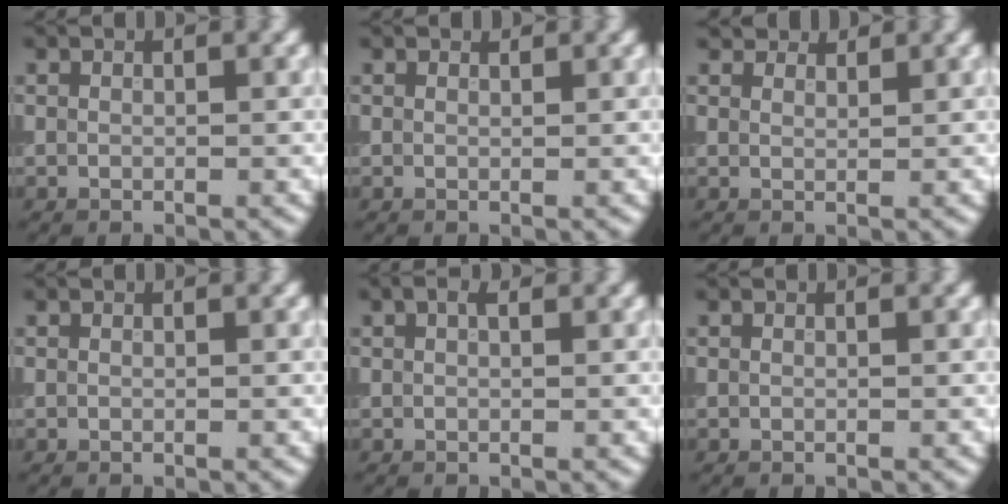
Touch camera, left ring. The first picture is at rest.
{"total": 0.7, "force": [0.7, 0.1, 0.0], "torque": [-0.003, -0.004, 0.007]}
{"total": 3.6, "force": [3.1, 1.4, 1.1], "torque": [-0.029, -0.005, 0.047]}
{"total": 0.0}
{"total": 1.1, "force": [0.6, 0.4, 0.8], "torque": [-0.017, 0.006, 0.009]}
{"total": 0.0}